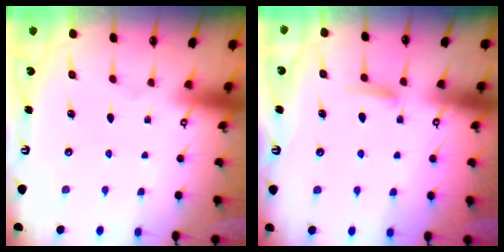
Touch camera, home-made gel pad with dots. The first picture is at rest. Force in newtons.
{"total": 5.4, "press": 5.4, "slide": 0.6}